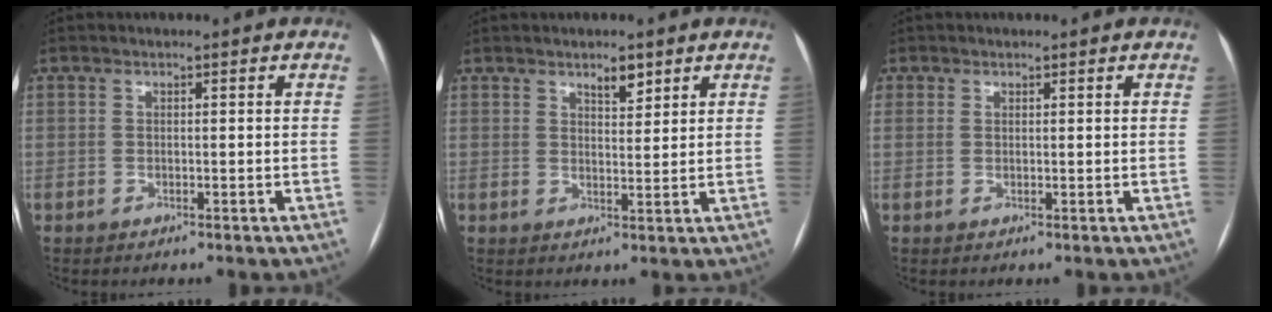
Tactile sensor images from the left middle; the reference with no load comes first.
{"total": 3.0, "force": [2.2, 1.1, 1.8], "torque": [-0.027, -0.001, 0.036]}
{"total": 0.9, "force": [0.6, 0.7, 0.0], "torque": [0.010, -0.003, 0.005]}